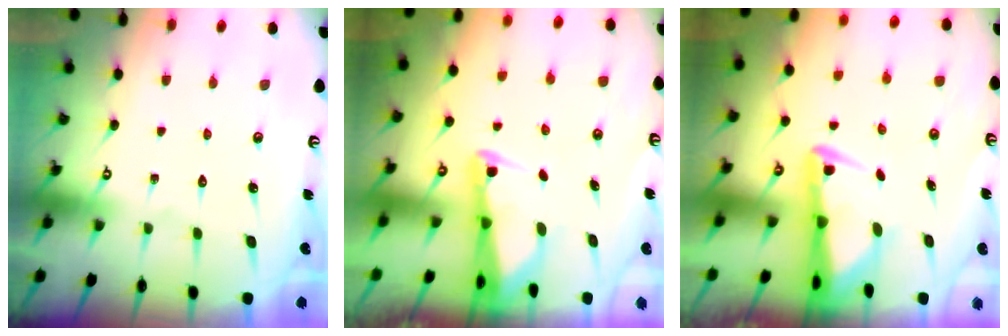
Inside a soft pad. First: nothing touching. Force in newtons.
{"total": 2.7, "press": 2.7, "slide": 0.2}
{"total": 3.0, "press": 2.9, "slide": 1.0}